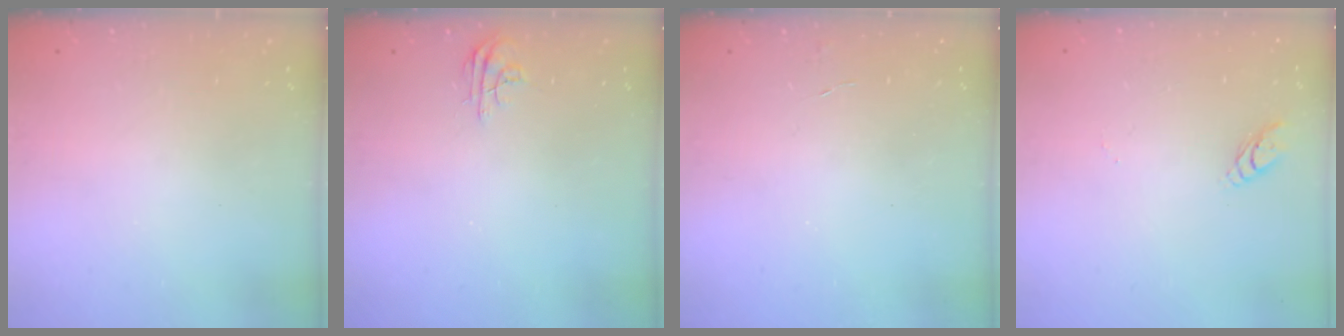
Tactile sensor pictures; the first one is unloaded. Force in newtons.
{"total": 4.3, "press": 4.3, "slide": 0.4}
{"total": 2.8, "press": 2.8, "slide": 0.3}
{"total": 4.0, "press": 4.0, "slide": 0.3}